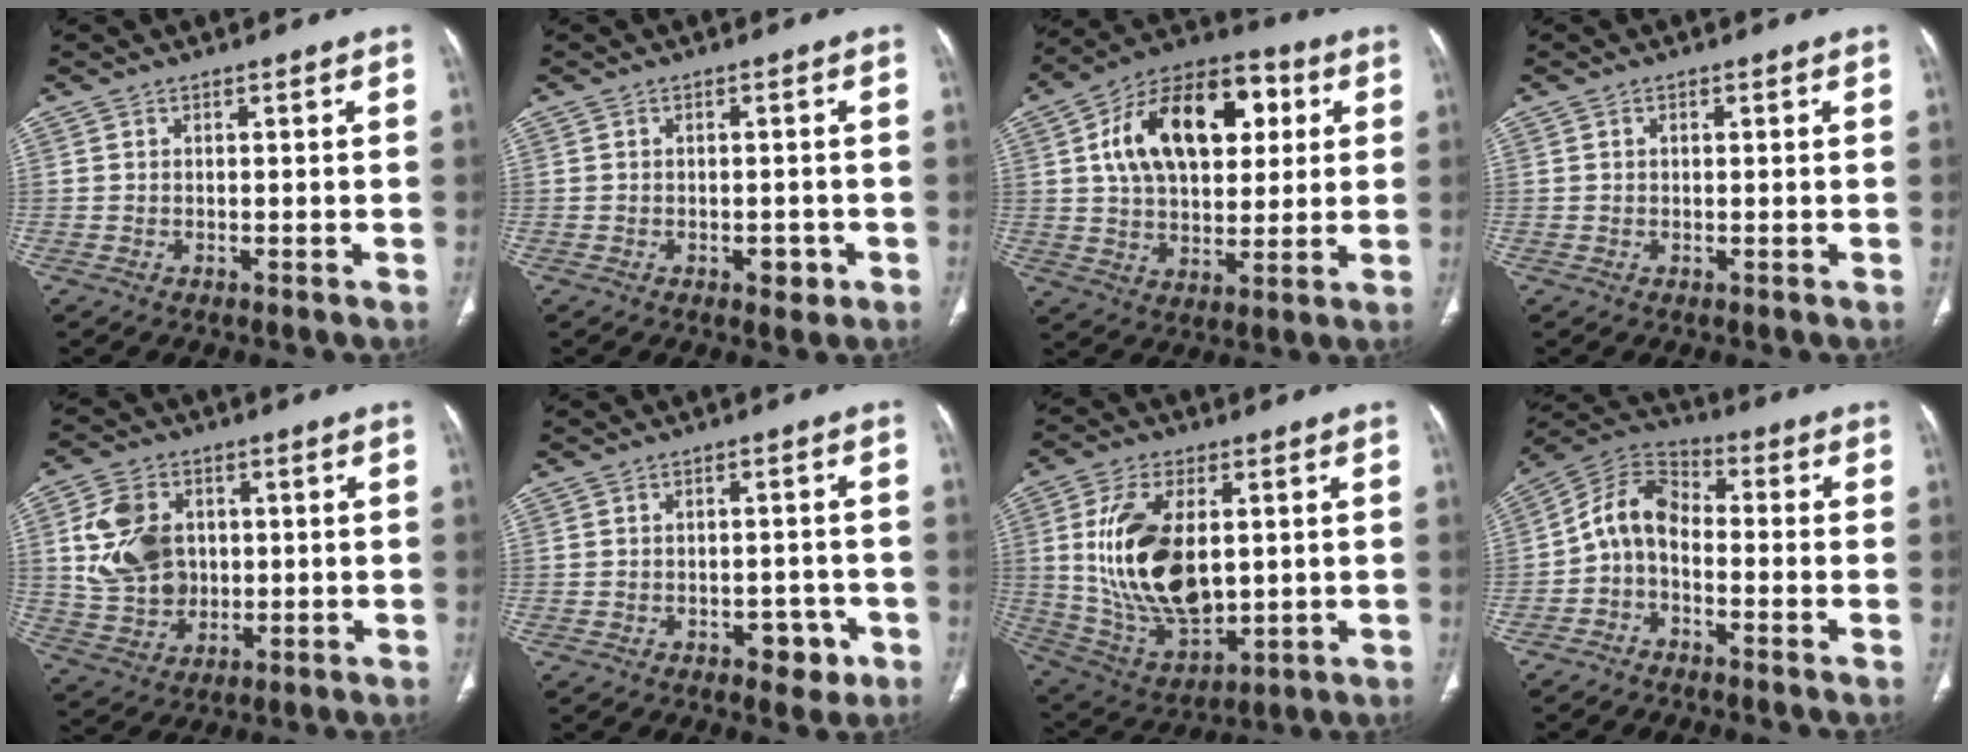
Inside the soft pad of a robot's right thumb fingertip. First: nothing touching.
{"total": 2.5, "force": [-1.0, 1.6, 1.6], "torque": [-0.012, 0.003, -0.009]}
{"total": 22.2, "force": [5.9, 13.4, 16.7], "torque": [-0.241, 0.011, 0.091]}
{"total": 0.7, "force": [0.2, 0.4, 0.5], "torque": [-0.009, 0.003, 0.004]}
{"total": 12.6, "force": [1.9, 9.9, 7.5], "torque": [-0.119, -0.001, 0.044]}
{"total": 4.5, "force": [-2.3, 2.8, 2.7], "torque": [-0.013, 0.016, -0.026]}
{"total": 19.5, "force": [2.3, 10.9, 16.0], "torque": [-0.291, -0.015, 0.061]}
{"total": 8.5, "force": [-2.1, 5.5, 6.1], "torque": [-0.103, 0.046, -0.057]}